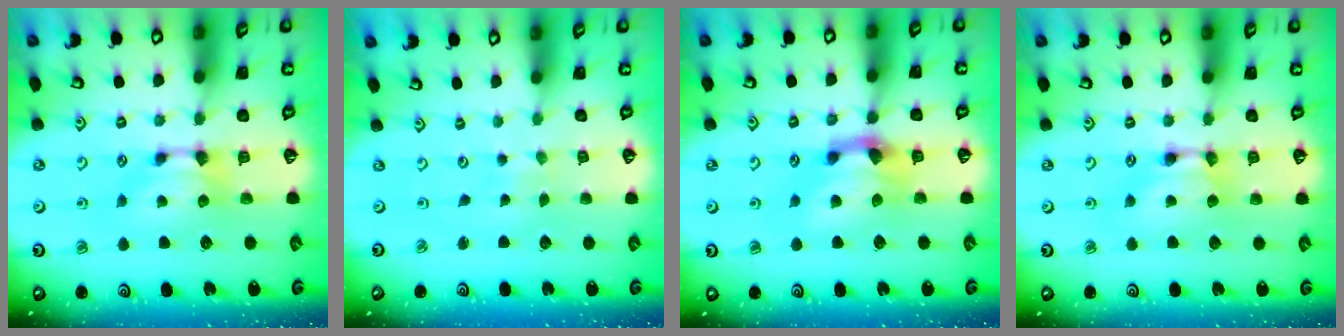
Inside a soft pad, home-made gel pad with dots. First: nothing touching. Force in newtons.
{"total": 5.3, "press": 5.2, "slide": 0.2}
{"total": 3.0, "press": 2.4, "slide": 1.8}
{"total": 1.8, "press": 1.8, "slide": 0.2}